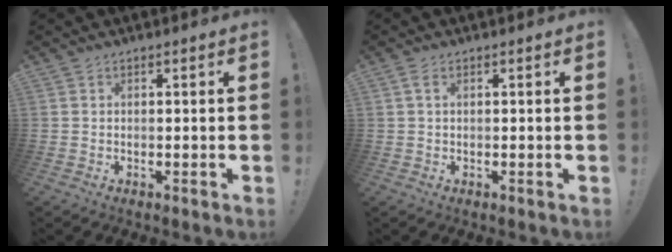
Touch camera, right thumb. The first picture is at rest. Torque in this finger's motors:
{"motor_torque": [0.08, -0.01, 0.12, -0.20, 0.03]}